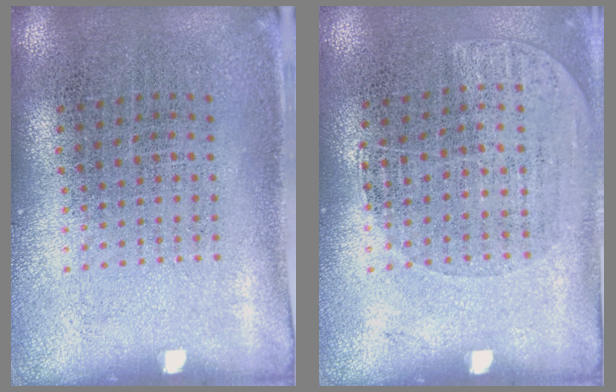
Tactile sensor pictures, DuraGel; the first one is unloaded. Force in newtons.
{"total": 1.1, "press": 1.0, "slide": 0.5}